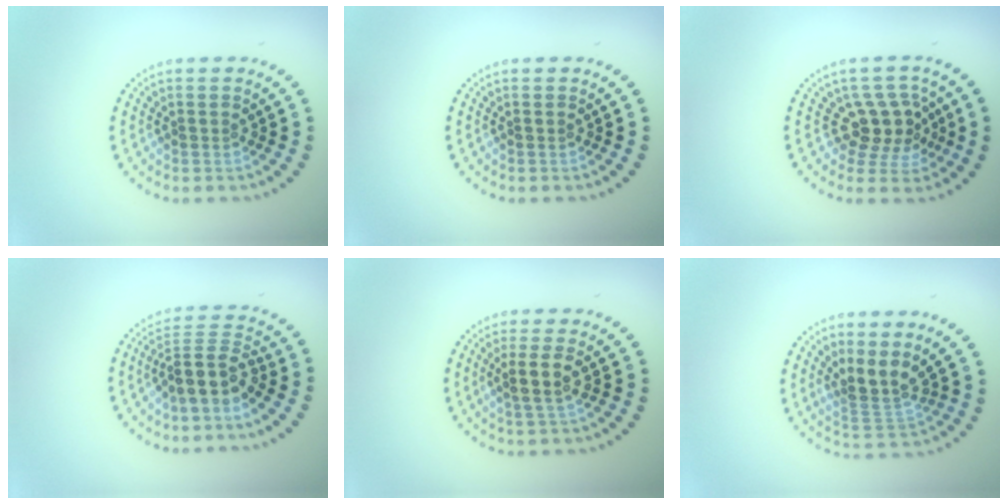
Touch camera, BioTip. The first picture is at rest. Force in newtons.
{"total": 0.0}
{"total": 3.5, "press": 2.9, "slide": 1.9}
{"total": 3.9, "press": 3.1, "slide": 2.3}
{"total": 2.4, "press": 2.1, "slide": 1.2}
{"total": 3.2, "press": 2.5, "slide": 2.0}